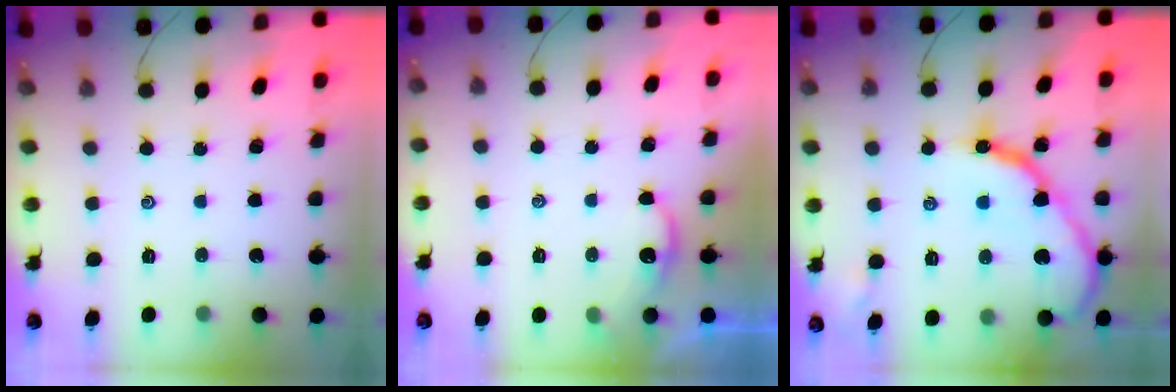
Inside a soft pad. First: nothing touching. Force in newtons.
{"total": 2.2, "press": 2.2, "slide": 0.2}
{"total": 15.2, "press": 15.2, "slide": 1.3}